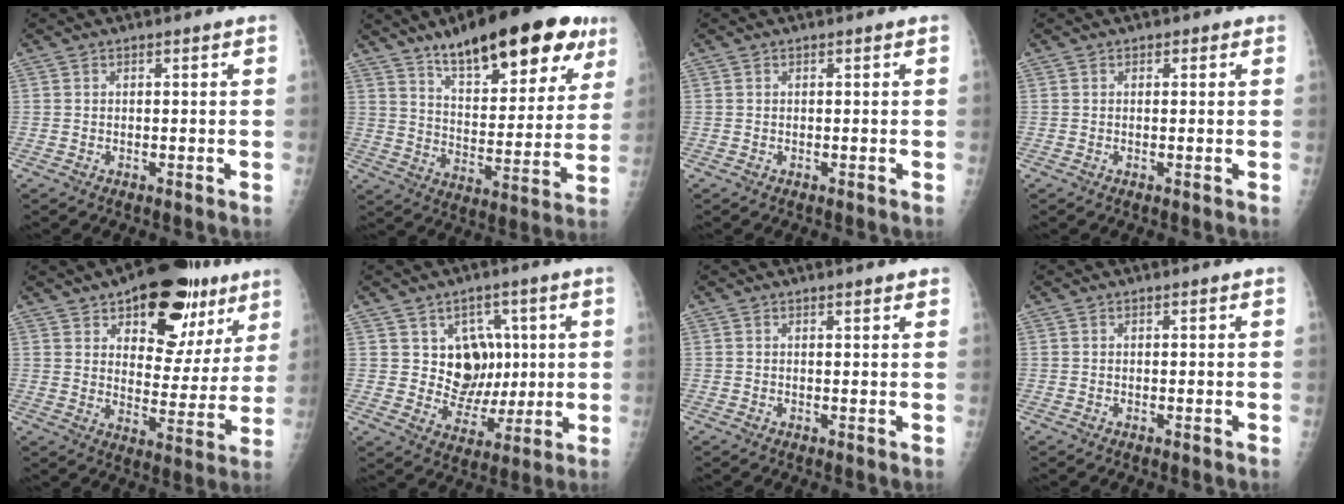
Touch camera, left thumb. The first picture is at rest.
{"total": 24.8, "force": [15.4, 8.8, 17.4], "torque": [-0.210, -0.045, 0.230]}
{"total": 0.0}
{"total": 0.8, "force": [0.4, 0.6, 0.3], "torque": [0.006, -0.001, 0.002]}
{"total": 22.0, "force": [12.4, 11.0, 14.5], "torque": [-0.149, -0.033, 0.179]}
{"total": 9.8, "force": [2.5, 8.3, 4.6], "torque": [-0.021, -0.011, 0.052]}
{"total": 1.7, "force": [1.3, 0.3, 0.9], "torque": [-0.009, -0.003, 0.018]}
{"total": 0.0}